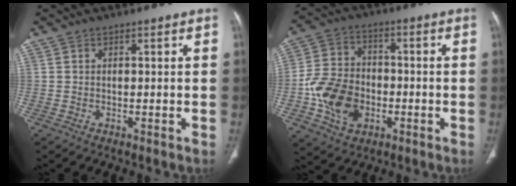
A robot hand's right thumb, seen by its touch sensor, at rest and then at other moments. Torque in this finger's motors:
{"motor_torque": [3.36, 1.64, 0.87, -1.23, 0.12]}